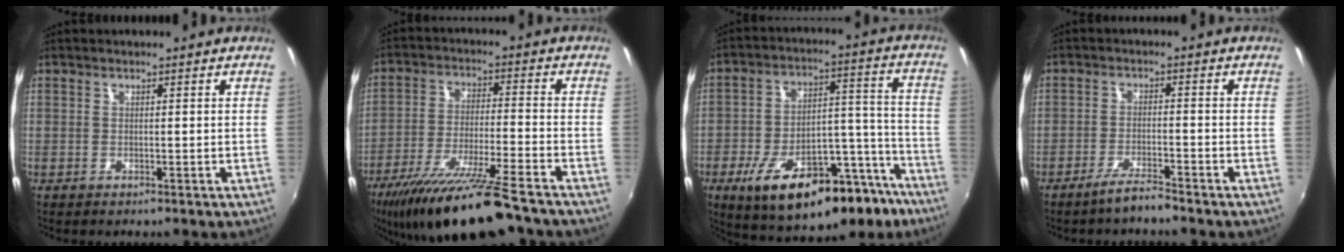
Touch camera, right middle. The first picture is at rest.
{"total": 17.6, "force": [-14.3, 1.2, 10.2], "torque": [-0.202, -0.037, -0.240]}
{"total": 24.9, "force": [-16.4, 10.4, 15.6], "torque": [-0.245, 0.024, -0.220]}
{"total": 4.1, "force": [-3.6, 0.3, 2.0], "torque": [-0.056, -0.001, -0.064]}